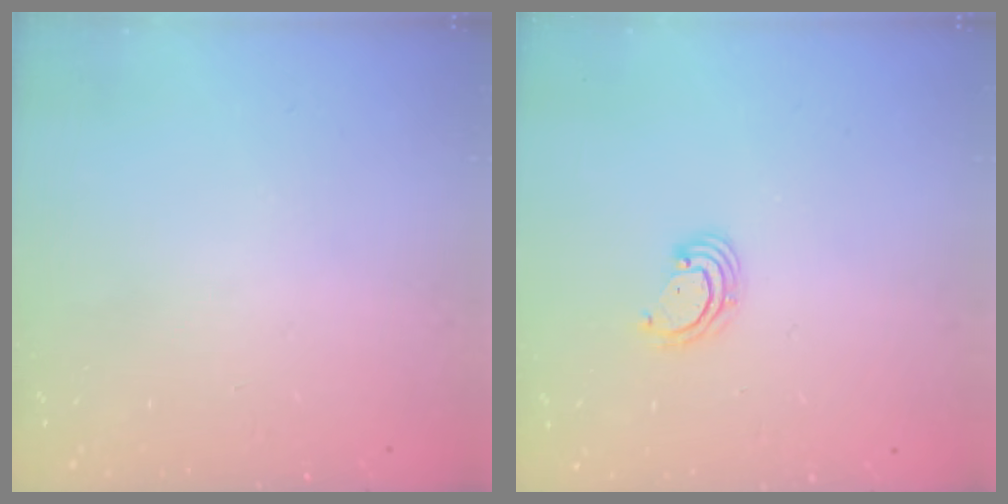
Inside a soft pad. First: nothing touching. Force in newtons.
{"total": 2.6, "press": 2.6, "slide": 0.2}